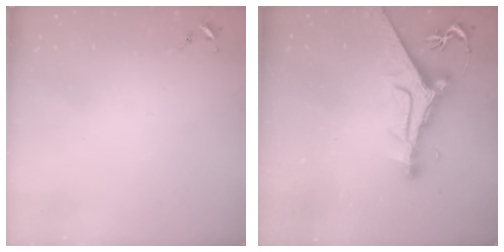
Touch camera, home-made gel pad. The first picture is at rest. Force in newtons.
{"total": 13.3, "press": 13.3, "slide": 1.3}